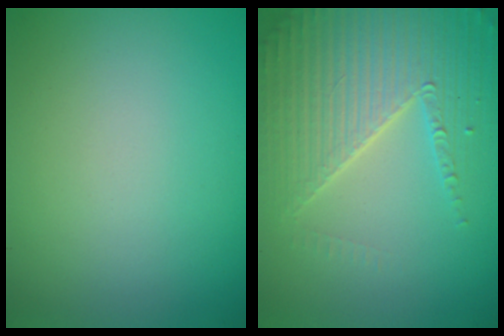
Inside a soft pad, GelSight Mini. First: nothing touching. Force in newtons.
{"total": 4.9, "press": 4.8, "slide": 1.2}